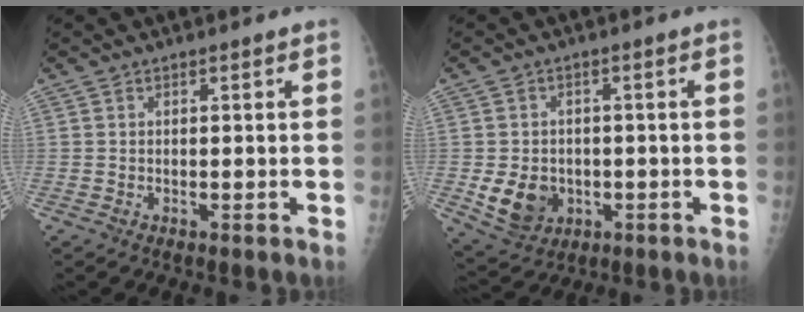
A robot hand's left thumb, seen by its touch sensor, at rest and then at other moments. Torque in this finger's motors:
{"motor_torque": [-0.55, 0.85, 0.62, -0.03, 0.03]}